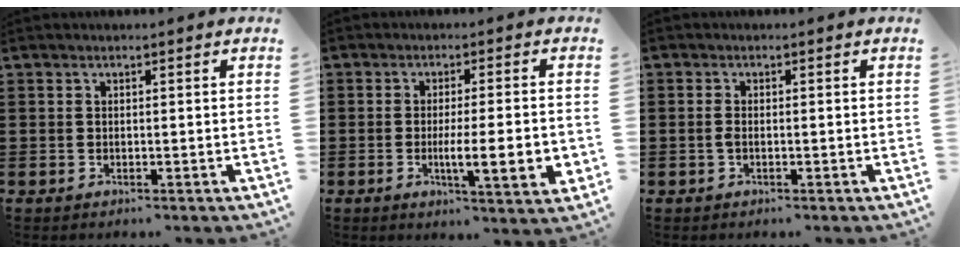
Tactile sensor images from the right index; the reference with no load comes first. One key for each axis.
{"total": 7.8, "fx": -1.5, "fy": 1.3, "fz": 7.6, "tx": -0.115, "ty": -0.010, "tz": -0.022}
{"total": 1.2, "fx": -0.4, "fy": 0.3, "fz": 1.1, "tx": -0.030, "ty": -0.005, "tz": -0.009}